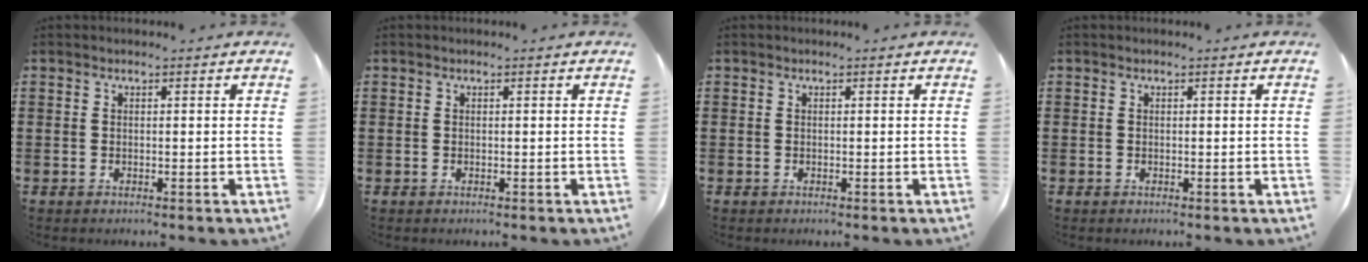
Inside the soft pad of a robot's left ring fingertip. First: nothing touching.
{"total": 0.0}
{"total": 0.0}
{"total": 0.0}